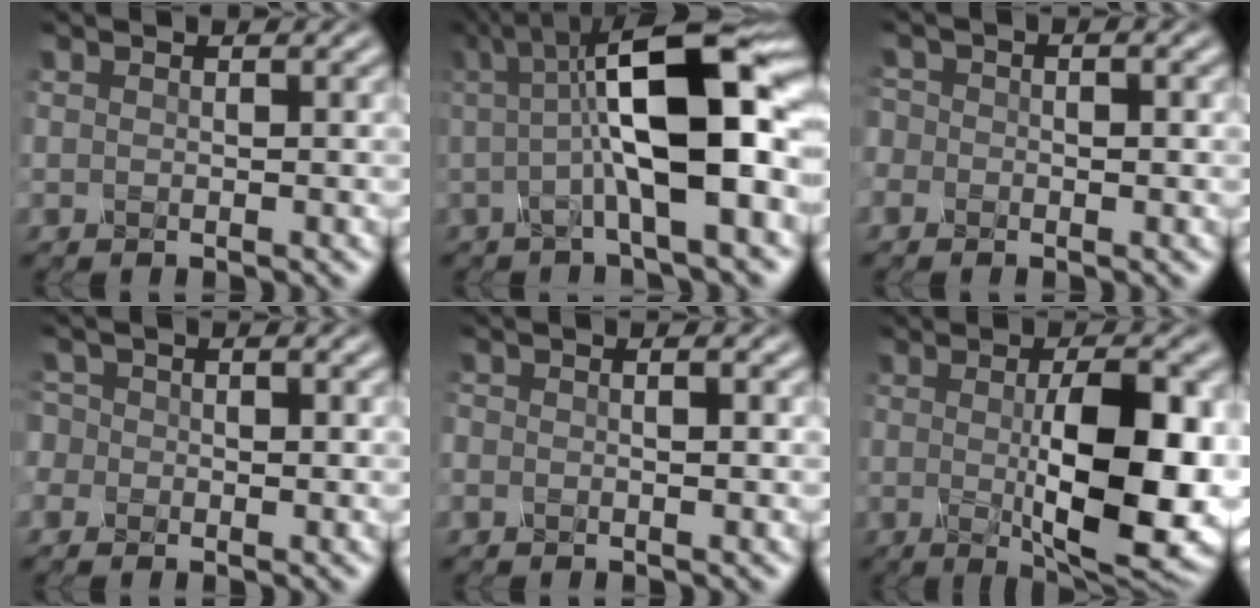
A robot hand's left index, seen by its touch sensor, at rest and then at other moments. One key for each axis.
{"total": 11.0, "fx": 0.9, "fy": 2.9, "fz": 10.6, "tx": -0.158, "ty": 0.019, "tz": 0.006}
{"total": 1.7, "fx": -0.5, "fy": 1.4, "fz": 0.7, "tx": -0.008, "ty": 0.010, "tz": -0.018}
{"total": 2.3, "fx": -0.7, "fy": 2.1, "fz": 0.7, "tx": -0.012, "ty": 0.014, "tz": -0.028}
{"total": 1.3, "fx": -0.2, "fy": 0.6, "fz": 1.2, "tx": -0.014, "ty": 0.002, "tz": -0.009}
{"total": 11.4, "fx": -0.5, "fy": 3.7, "fz": 10.8, "tx": -0.153, "ty": -0.014, "tz": -0.002}